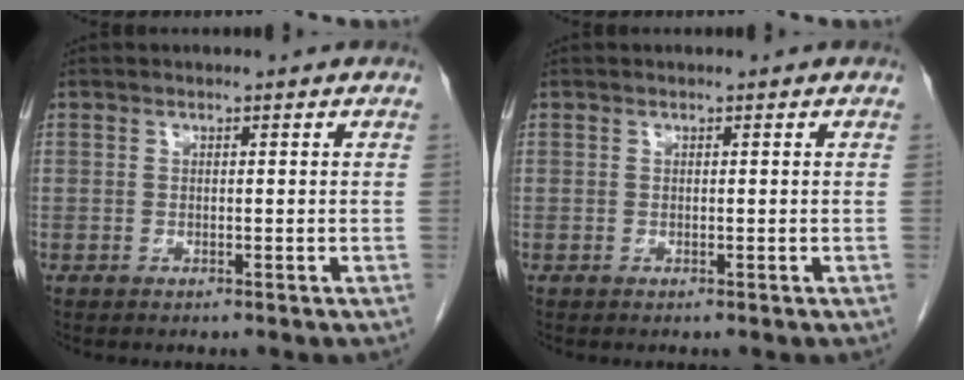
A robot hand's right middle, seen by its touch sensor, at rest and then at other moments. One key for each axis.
{"total": 0.0}